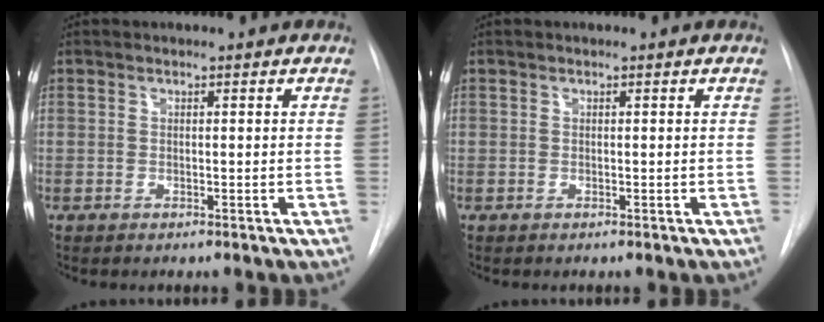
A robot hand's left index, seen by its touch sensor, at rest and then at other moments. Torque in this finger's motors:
{"motor_torque": [-0.05, 0.05, 0.01, 0.00]}